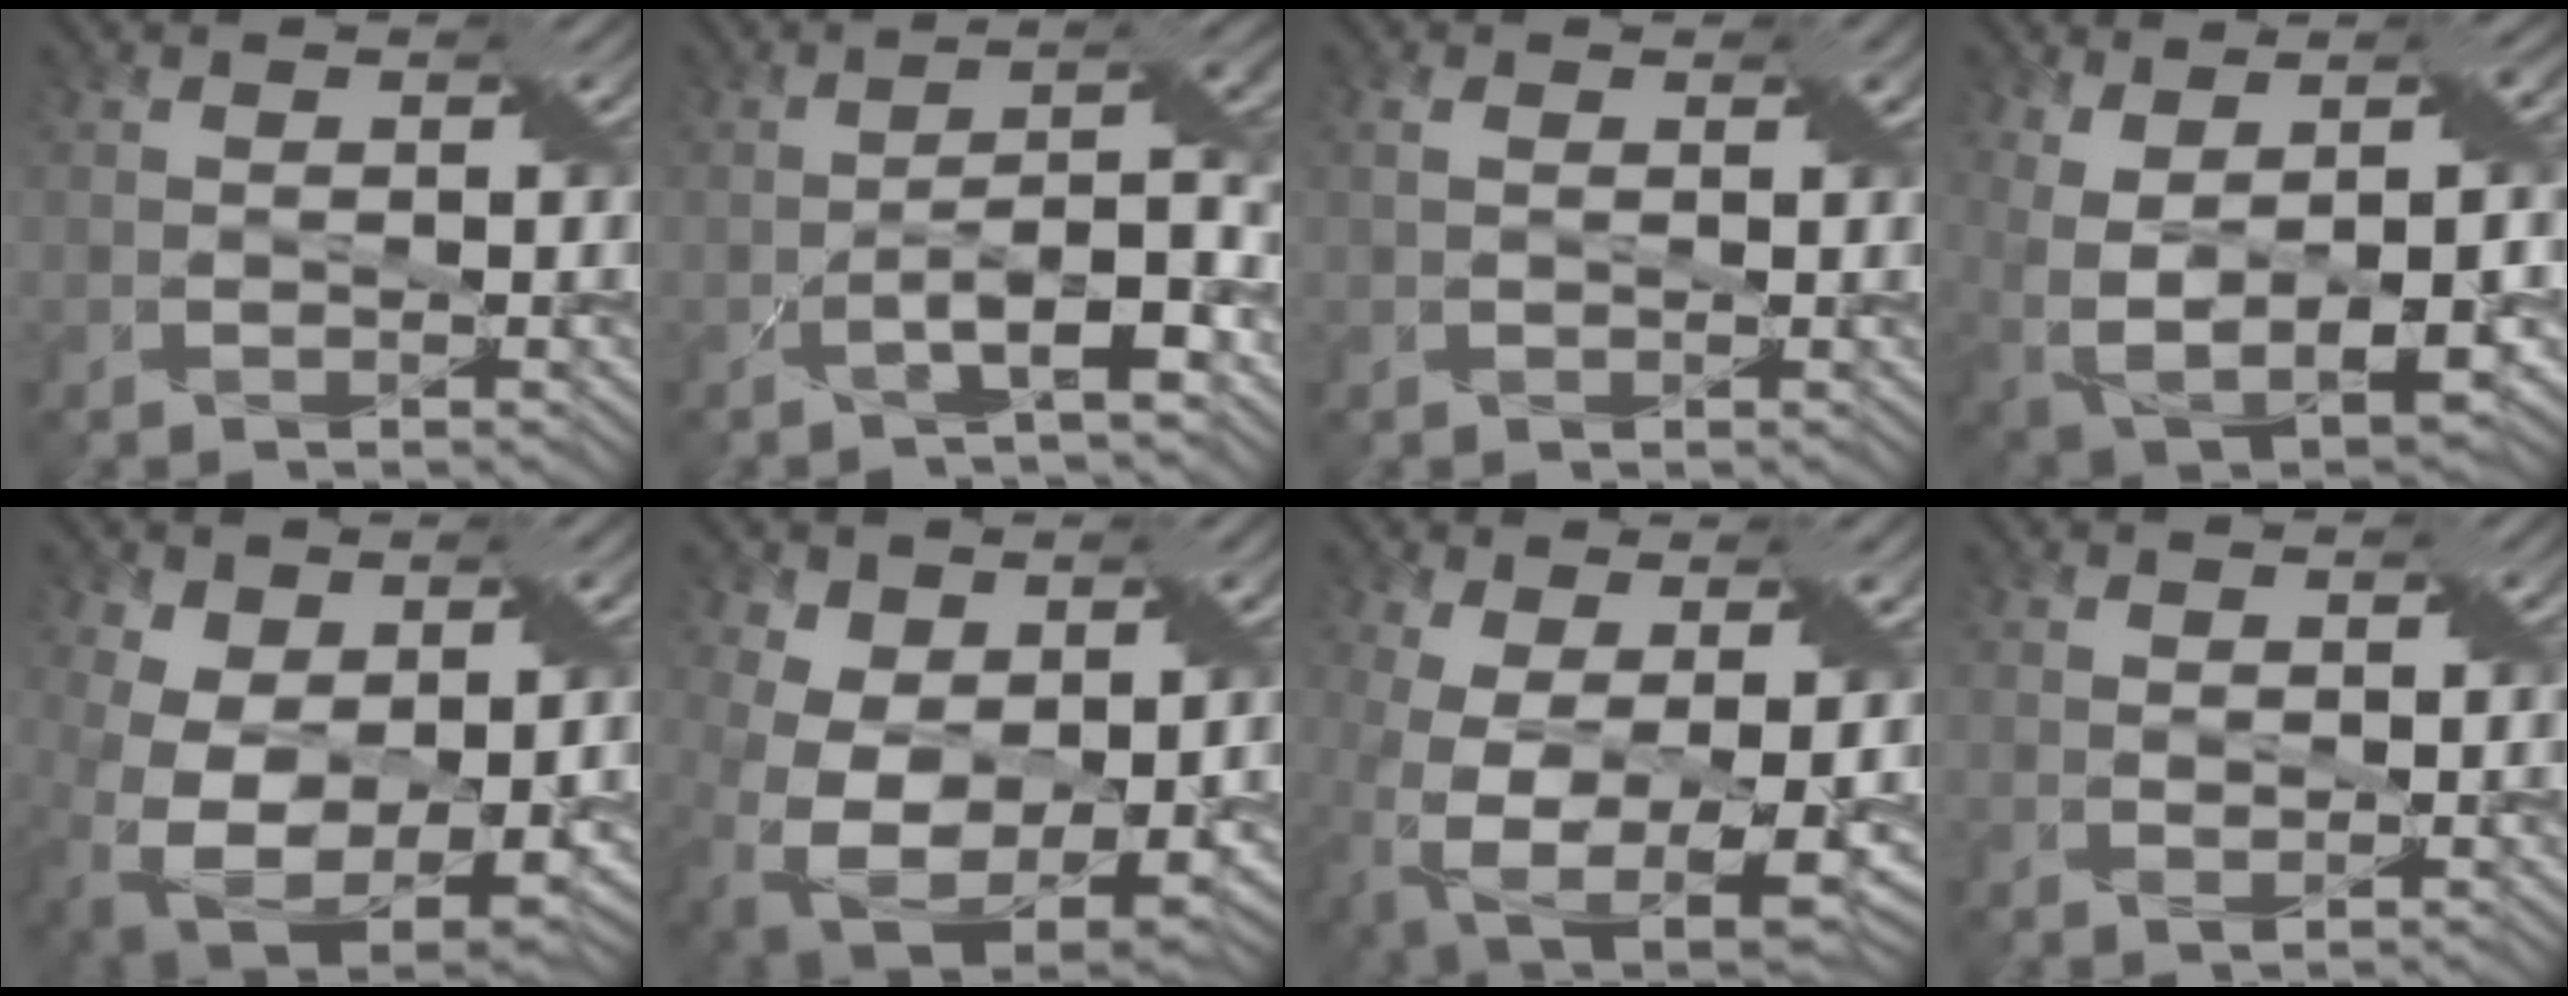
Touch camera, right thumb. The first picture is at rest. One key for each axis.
{"total": 8.6, "fx": -2.9, "fy": 1.9, "fz": 7.8, "tx": -0.126, "ty": 0.014, "tz": -0.051}
{"total": 2.1, "fx": 0.8, "fy": 1.2, "fz": 1.5, "tx": -0.029, "ty": 0.004, "tz": 0.016}
{"total": 13.4, "fx": -0.1, "fy": 7.0, "fz": 11.4, "tx": -0.215, "ty": -0.027, "tz": 0.027}
{"total": 12.8, "fx": 0.6, "fy": 8.3, "fz": 9.8, "tx": -0.210, "ty": -0.032, "tz": 0.028}
{"total": 12.2, "fx": 1.5, "fy": 8.3, "fz": 8.8, "tx": -0.199, "ty": -0.024, "tz": 0.041}
{"total": 12.9, "fx": -1.8, "fy": 6.7, "fz": 10.8, "tx": -0.227, "ty": -0.040, "tz": -0.014}
{"total": 0.9, "fx": 0.4, "fy": 0.6, "fz": 0.6, "tx": -0.018, "ty": -0.001, "tz": 0.011}